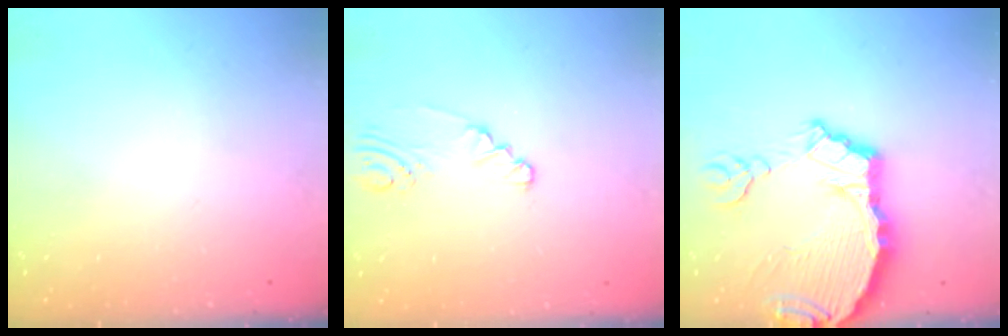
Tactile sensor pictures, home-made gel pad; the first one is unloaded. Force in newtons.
{"total": 1.2, "press": 1.2, "slide": 0.1}
{"total": 10.4, "press": 10.3, "slide": 1.2}